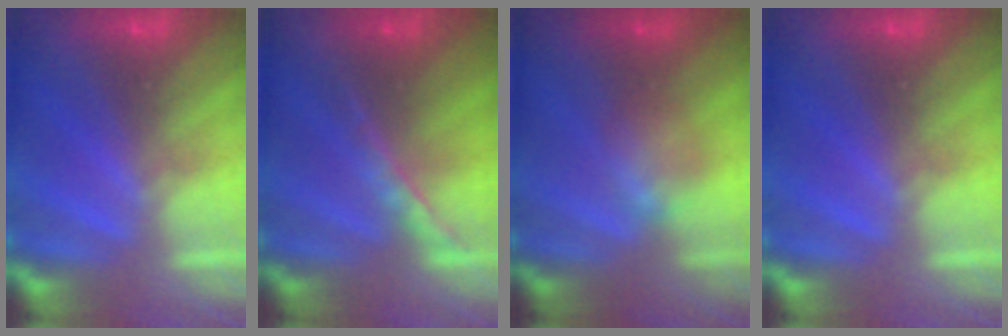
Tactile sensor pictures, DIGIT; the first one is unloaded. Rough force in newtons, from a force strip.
{"total": 1.4}
{"total": 2.3}
{"total": 0.0}